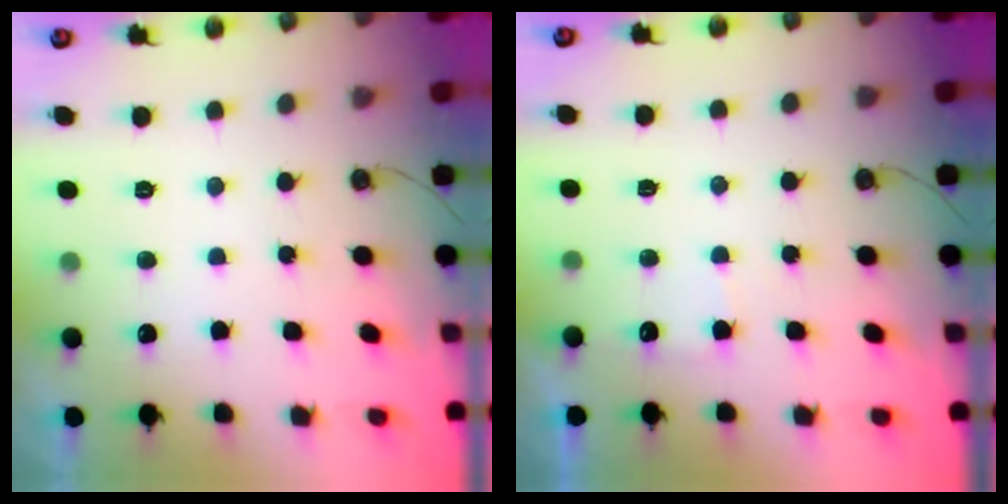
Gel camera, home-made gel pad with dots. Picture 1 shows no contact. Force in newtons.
{"total": 4.3, "press": 4.2, "slide": 0.8}